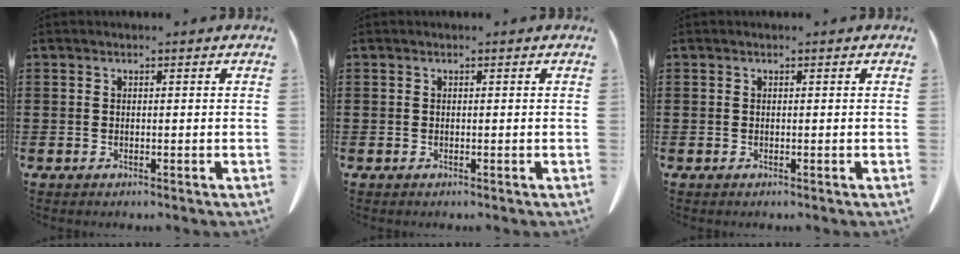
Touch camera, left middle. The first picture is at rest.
{"total": 0.0}
{"total": 0.0}